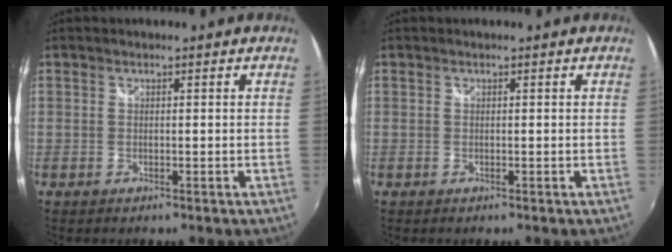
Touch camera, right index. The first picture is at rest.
{"total": 0.0}